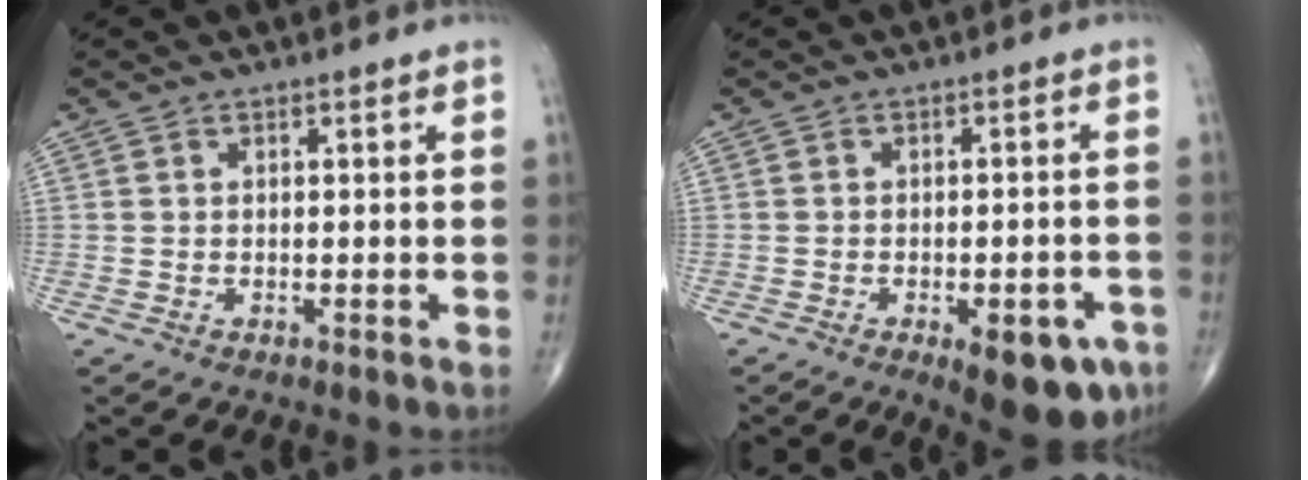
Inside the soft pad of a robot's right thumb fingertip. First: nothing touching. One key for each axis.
{"total": 10.3, "fx": -5.1, "fy": 4.2, "fz": 7.9, "tx": -0.077, "ty": 0.017, "tz": -0.058}